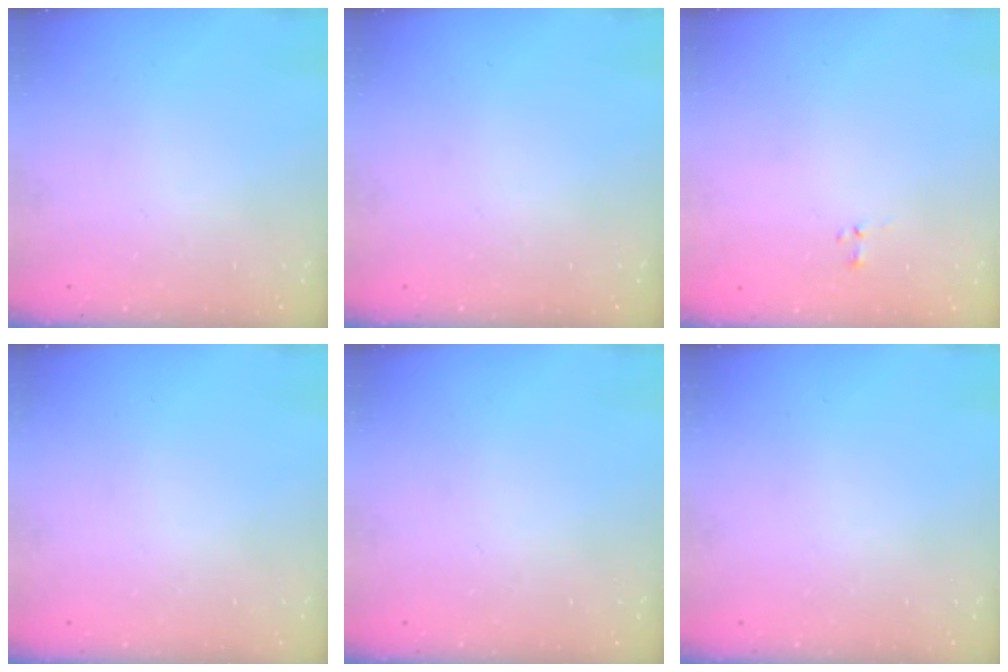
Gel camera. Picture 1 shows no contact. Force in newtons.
{"total": 0.0}
{"total": 0.0}
{"total": 0.0}
{"total": 0.0}
{"total": 0.0}